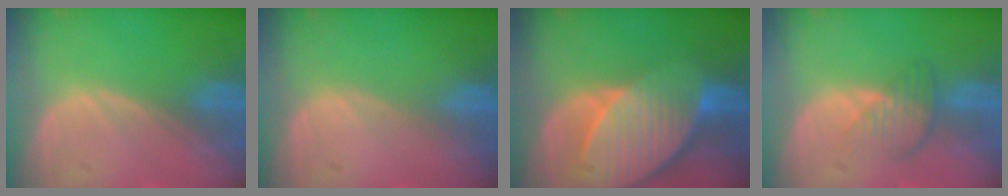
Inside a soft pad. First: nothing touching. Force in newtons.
{"total": 0.0}
{"total": 10.5, "press": 9.2, "slide": 5.0}
{"total": 3.9, "press": 3.3, "slide": 2.0}